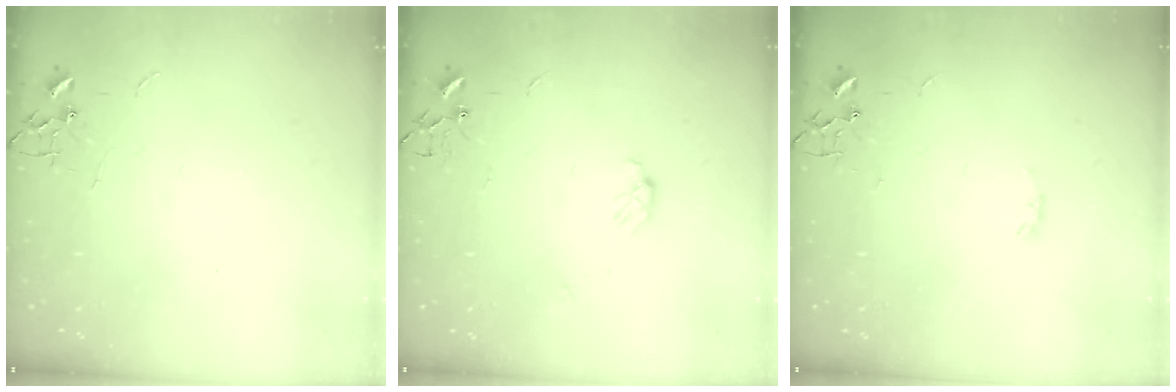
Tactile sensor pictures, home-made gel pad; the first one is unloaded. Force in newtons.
{"total": 3.9, "press": 3.9, "slide": 0.6}
{"total": 2.5, "press": 2.4, "slide": 0.4}